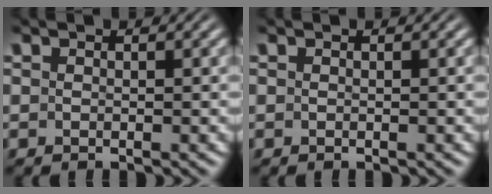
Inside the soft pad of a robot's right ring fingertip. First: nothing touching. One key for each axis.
{"total": 0.0}